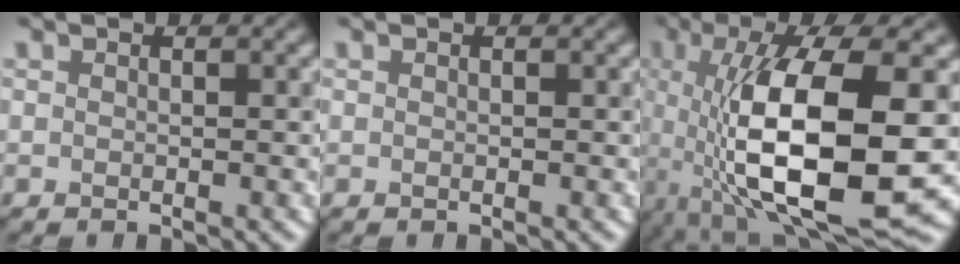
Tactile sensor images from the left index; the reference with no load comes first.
{"total": 0.0}
{"total": 13.4, "force": [-1.4, 4.2, 12.6], "torque": [-0.226, -0.012, -0.023]}